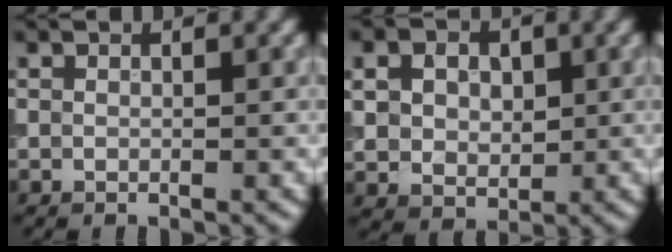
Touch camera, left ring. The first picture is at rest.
{"total": 5.0, "force": [1.3, 3.8, 2.9], "torque": [-0.068, 0.013, 0.015]}